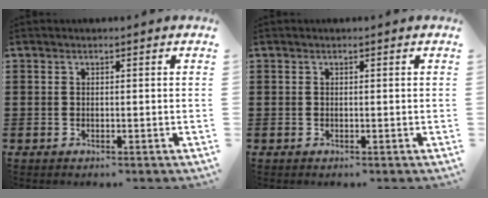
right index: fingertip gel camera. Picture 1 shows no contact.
{"total": 0.0}